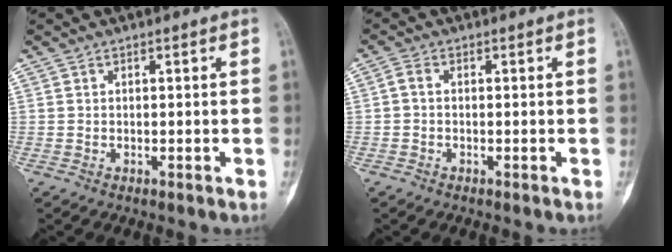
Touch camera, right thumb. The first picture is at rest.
{"total": 1.5, "force": [-0.2, 0.9, 1.2], "torque": [-0.023, 0.002, -0.009]}